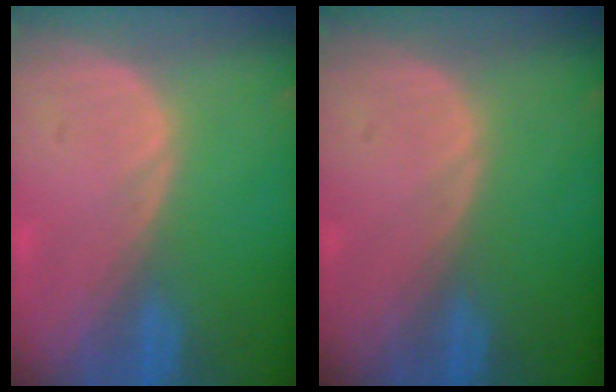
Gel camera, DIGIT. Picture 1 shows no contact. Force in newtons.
{"total": 0.0}